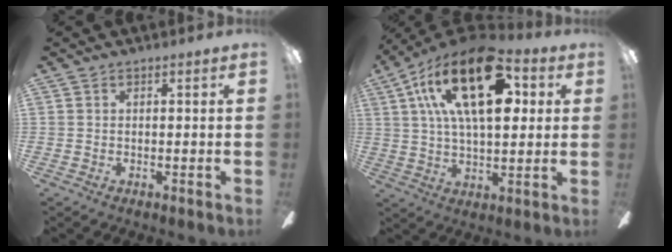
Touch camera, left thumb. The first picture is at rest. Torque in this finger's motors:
{"motor_torque": [-0.11, 1.71, 1.38, -1.39, 0.71]}